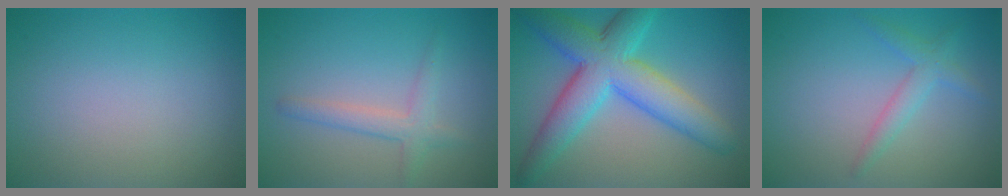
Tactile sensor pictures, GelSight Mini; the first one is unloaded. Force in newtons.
{"total": 1.7, "press": 1.7, "slide": 0.2}
{"total": 8.9, "press": 8.9, "slide": 0.1}
{"total": 2.1, "press": 2.1, "slide": 0.0}